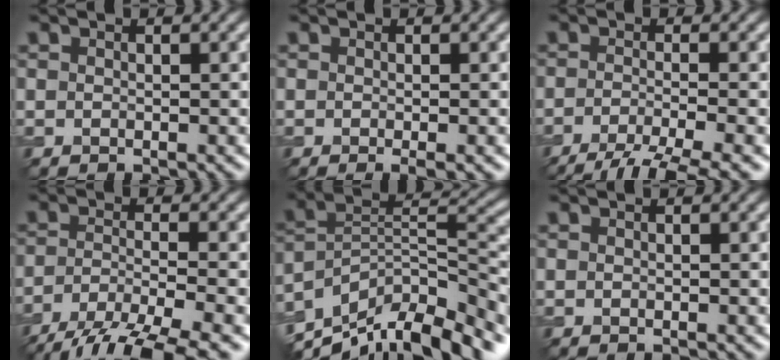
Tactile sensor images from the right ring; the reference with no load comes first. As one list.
[{"total": 1.3, "force": [-0.4, 0.2, 1.2], "torque": [-0.016, -0.008, -0.007]}, {"total": 6.2, "force": [-4.0, 1.2, 4.5], "torque": [-0.067, -0.008, -0.075]}, {"total": 8.1, "force": [-5.9, 2.0, 5.2], "torque": [-0.089, -0.007, -0.103]}, {"total": 13.1, "force": [-9.5, 5.5, 7.3], "torque": [-0.141, 0.015, -0.153]}, {"total": 0.0}]